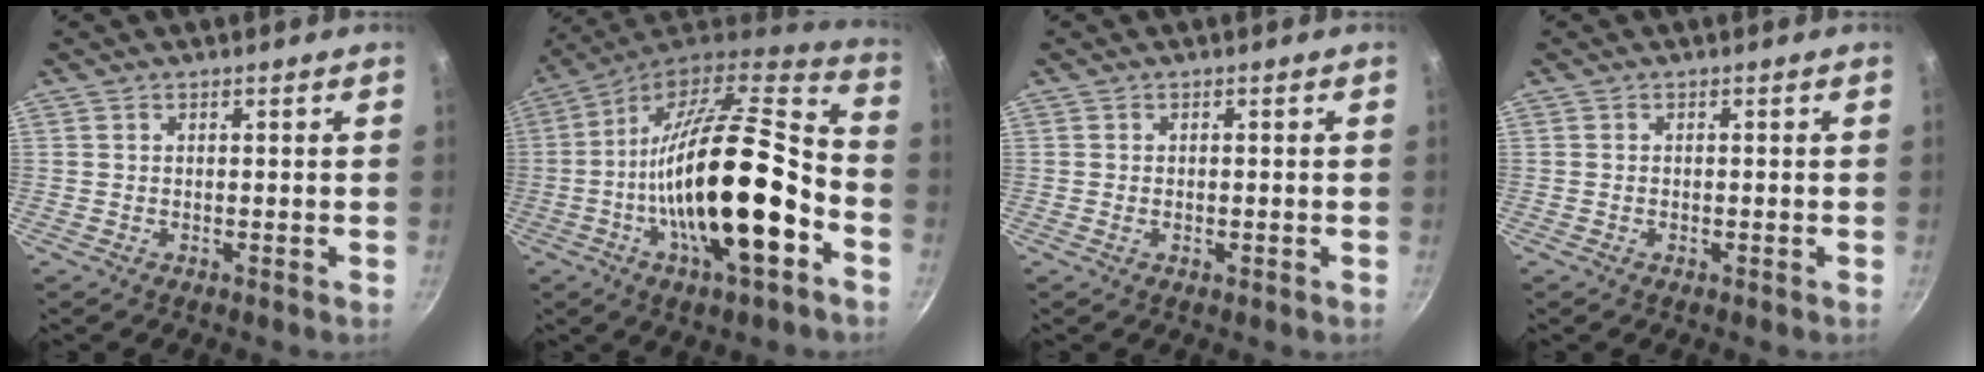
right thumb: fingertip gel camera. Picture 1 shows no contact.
{"total": 27.4, "force": [-8.0, 9.3, 24.5], "torque": [-0.398, 0.023, -0.146]}
{"total": 1.1, "force": [-0.3, 0.6, 0.8], "torque": [-0.014, 0.001, -0.005]}
{"total": 0.6, "force": [-0.2, 0.3, 0.4], "torque": [-0.006, 0.002, -0.004]}